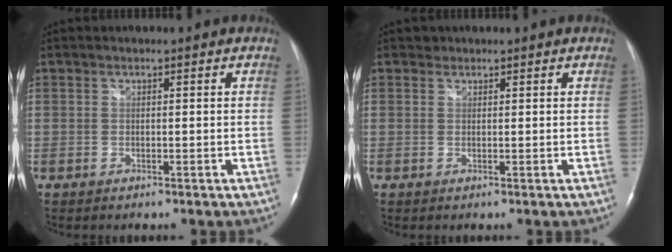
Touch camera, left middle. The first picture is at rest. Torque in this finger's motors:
{"motor_torque": [0.01, 0.03, -0.09, -0.01]}